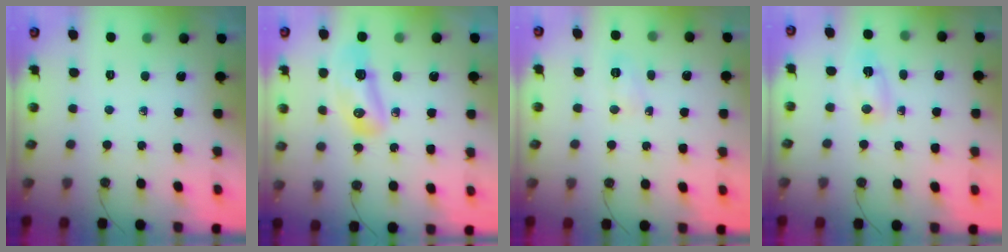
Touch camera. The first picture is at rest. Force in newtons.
{"total": 9.3, "press": 9.2, "slide": 1.4}
{"total": 3.5, "press": 3.4, "slide": 0.4}
{"total": 3.5, "press": 3.2, "slide": 1.5}